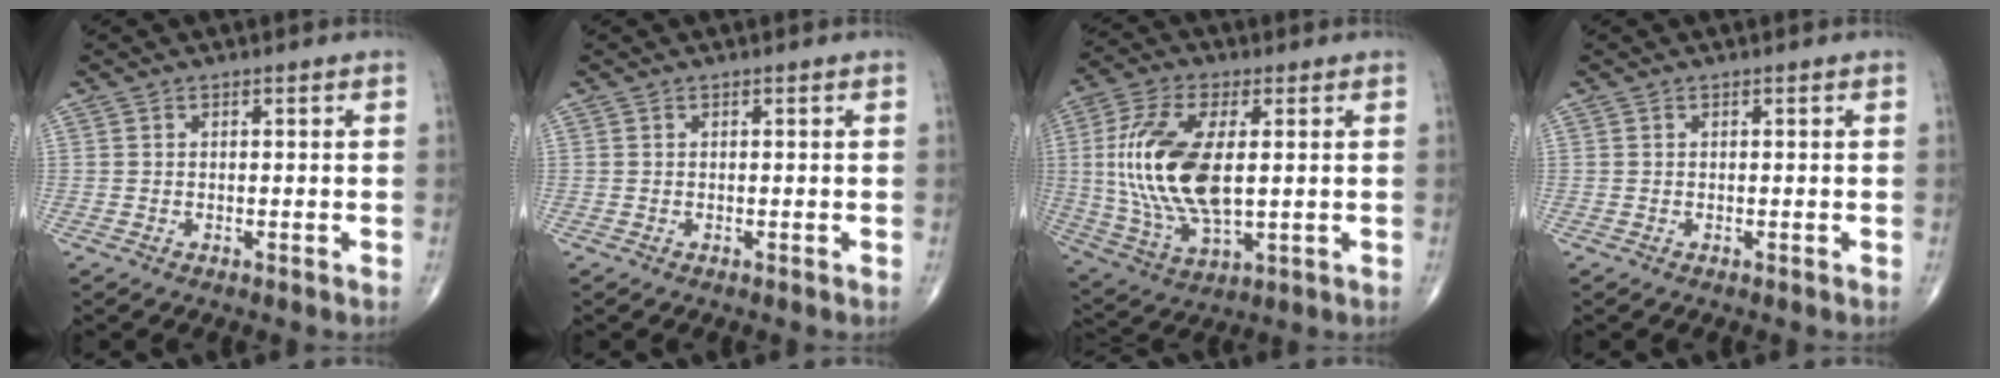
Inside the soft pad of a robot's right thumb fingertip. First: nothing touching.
{"total": 0.0}
{"total": 18.6, "force": [1.5, 8.8, 16.3], "torque": [-0.342, -0.010, 0.034]}
{"total": 0.0}